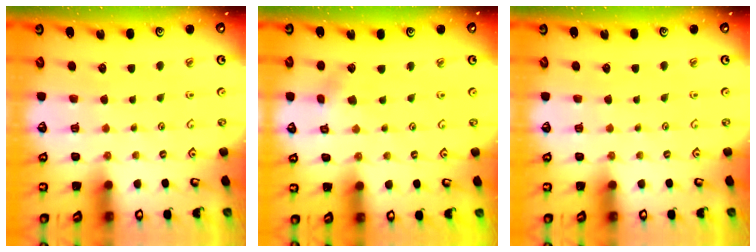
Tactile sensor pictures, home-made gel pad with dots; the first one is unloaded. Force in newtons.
{"total": 4.0, "press": 3.9, "slide": 0.3}
{"total": 0.0}